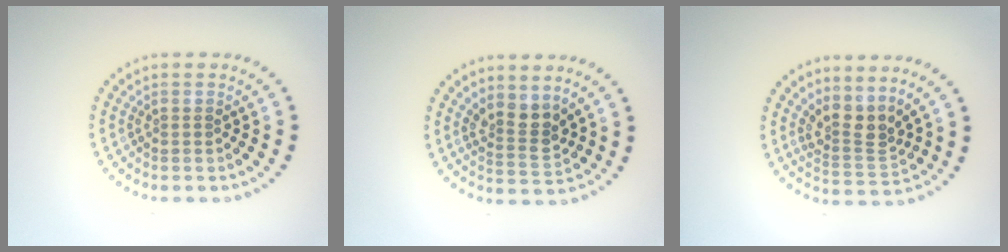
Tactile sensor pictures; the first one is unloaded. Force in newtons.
{"total": 2.9, "press": 2.4, "slide": 1.6}
{"total": 3.2, "press": 2.2, "slide": 2.3}